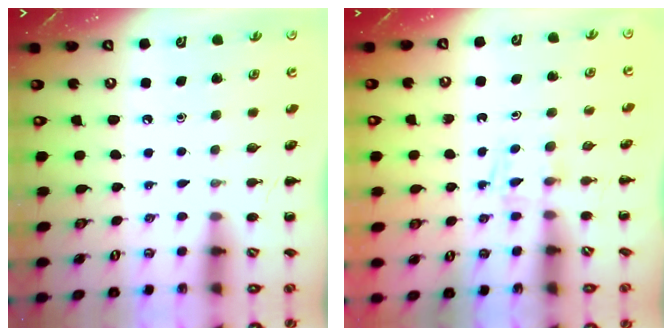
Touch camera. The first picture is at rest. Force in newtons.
{"total": 2.4, "press": 2.1, "slide": 1.1}